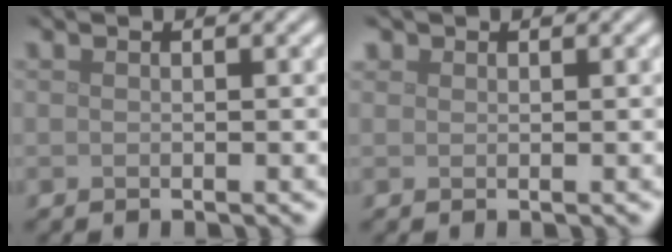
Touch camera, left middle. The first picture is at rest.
{"total": 0.6, "force": [0.4, 0.4, 0.1], "torque": [0.003, 0.000, 0.008]}